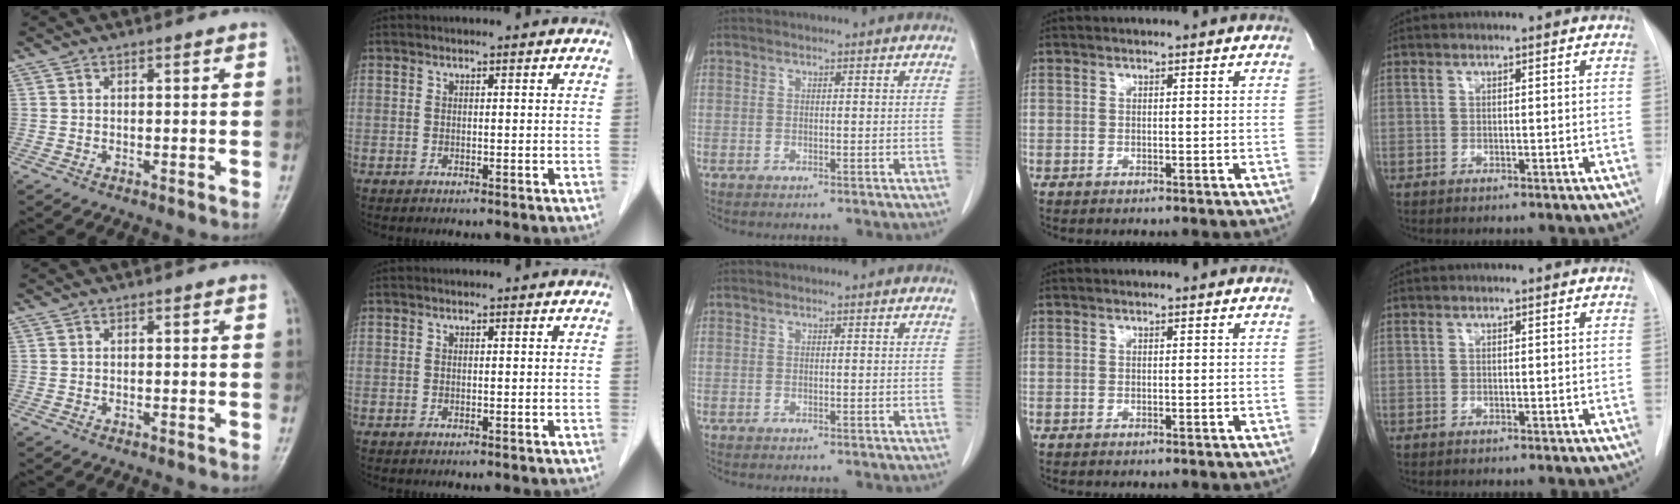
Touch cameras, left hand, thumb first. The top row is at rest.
{}